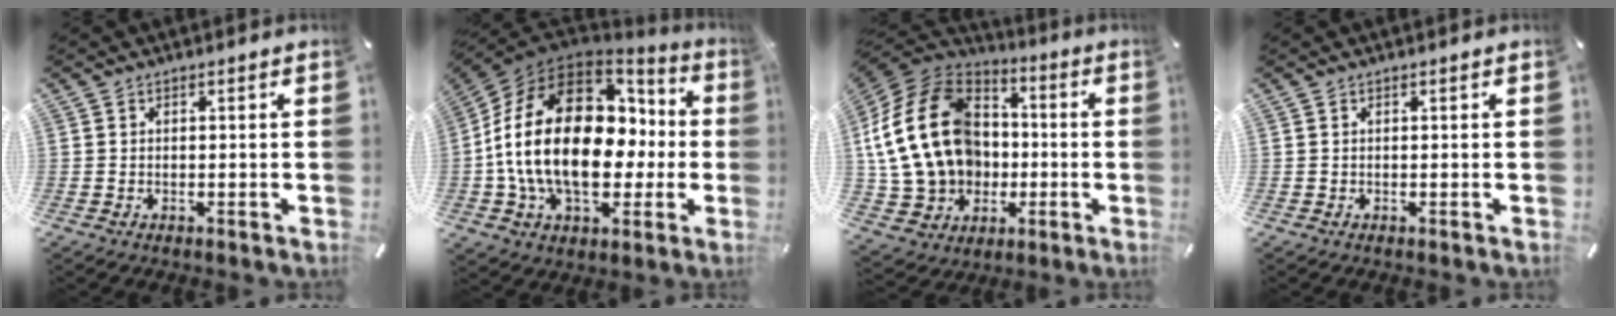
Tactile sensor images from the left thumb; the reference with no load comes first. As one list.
[{"total": 26.6, "force": [-0.1, 17.0, 20.4], "torque": [-0.412, 0.005, 0.006]}, {"total": 23.3, "force": [0.2, 18.9, 13.7], "torque": [-0.287, 0.009, 0.019]}, {"total": 0.0}]